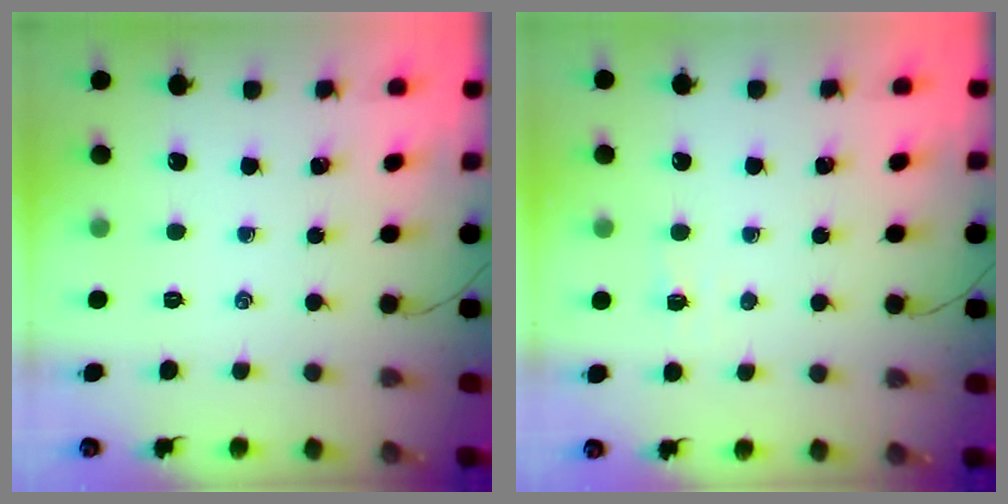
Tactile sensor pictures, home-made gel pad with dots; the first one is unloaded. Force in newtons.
{"total": 1.2, "press": 1.1, "slide": 0.5}